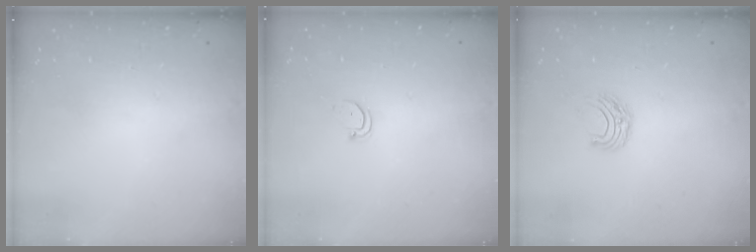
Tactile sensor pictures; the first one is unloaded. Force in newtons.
{"total": 2.4, "press": 2.4, "slide": 0.2}
{"total": 6.2, "press": 6.2, "slide": 0.5}